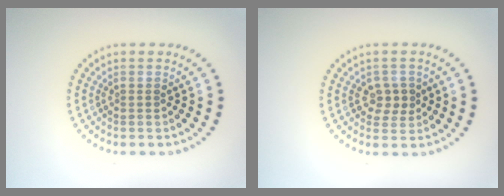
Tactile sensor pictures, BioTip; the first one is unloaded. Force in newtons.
{"total": 2.2, "press": 2.1, "slide": 0.6}